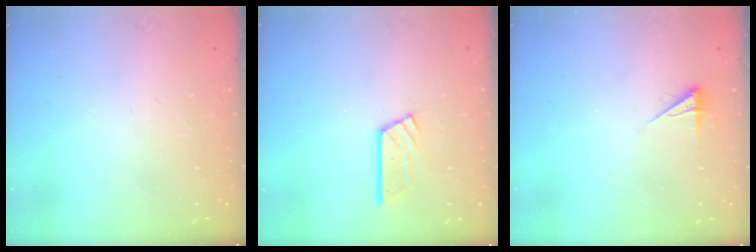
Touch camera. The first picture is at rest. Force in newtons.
{"total": 6.7, "press": 6.7, "slide": 0.2}
{"total": 3.9, "press": 3.9, "slide": 0.5}